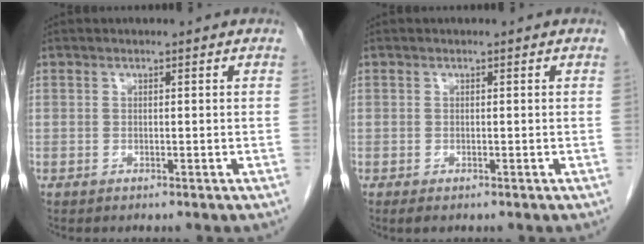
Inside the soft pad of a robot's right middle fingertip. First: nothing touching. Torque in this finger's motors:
{"motor_torque": [0.45, -0.24, -0.05, -0.01]}